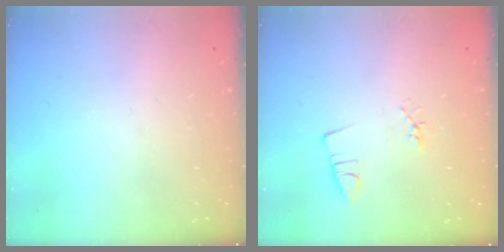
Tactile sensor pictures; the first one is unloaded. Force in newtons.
{"total": 2.4, "press": 1.9, "slide": 1.5}